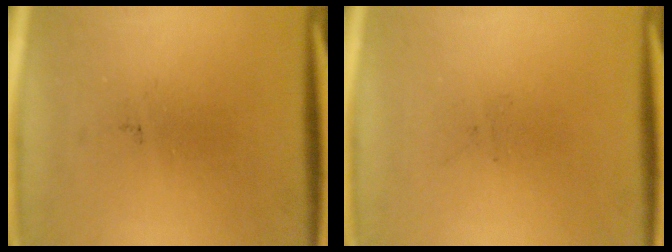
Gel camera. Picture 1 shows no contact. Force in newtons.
{"total": 0.0}